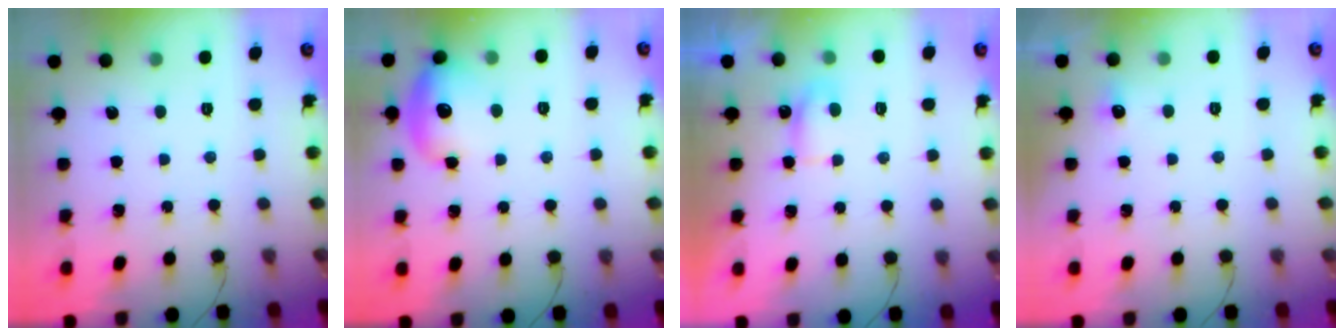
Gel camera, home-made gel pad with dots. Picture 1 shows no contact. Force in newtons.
{"total": 17.3, "press": 13.1, "slide": 11.4}
{"total": 4.1, "press": 4.0, "slide": 1.1}
{"total": 4.1, "press": 3.9, "slide": 1.4}